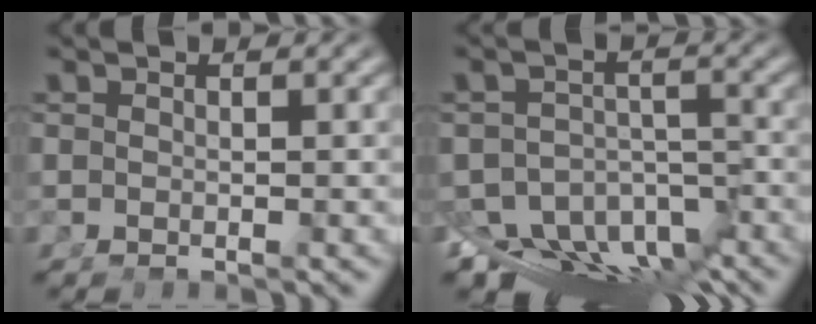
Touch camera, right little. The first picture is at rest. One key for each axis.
{"total": 11.7, "fx": -6.1, "fy": 7.8, "fz": 6.1, "tx": -0.091, "ty": -0.032, "tz": -0.090}